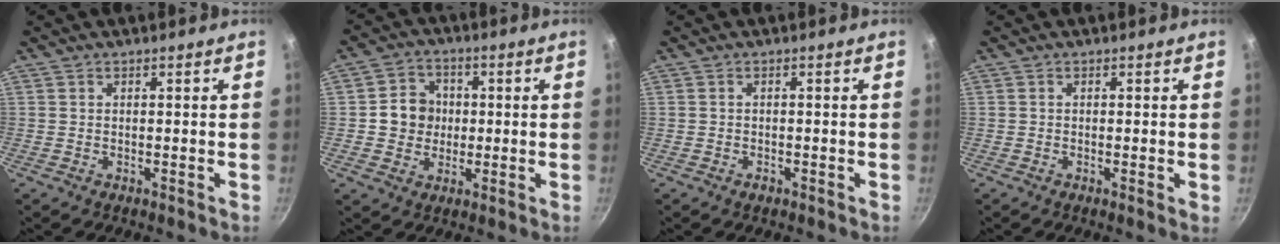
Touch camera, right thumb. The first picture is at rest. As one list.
[{"total": 7.5, "force": [0.2, 6.9, 3.0], "torque": [-0.014, 0.008, -0.006]}, {"total": 1.0, "force": [-0.6, 0.6, 0.5], "torque": [-0.012, 0.004, -0.011]}, {"total": 1.0, "force": [-0.1, 0.1, 1.0], "torque": [-0.014, -0.003, -0.007]}]